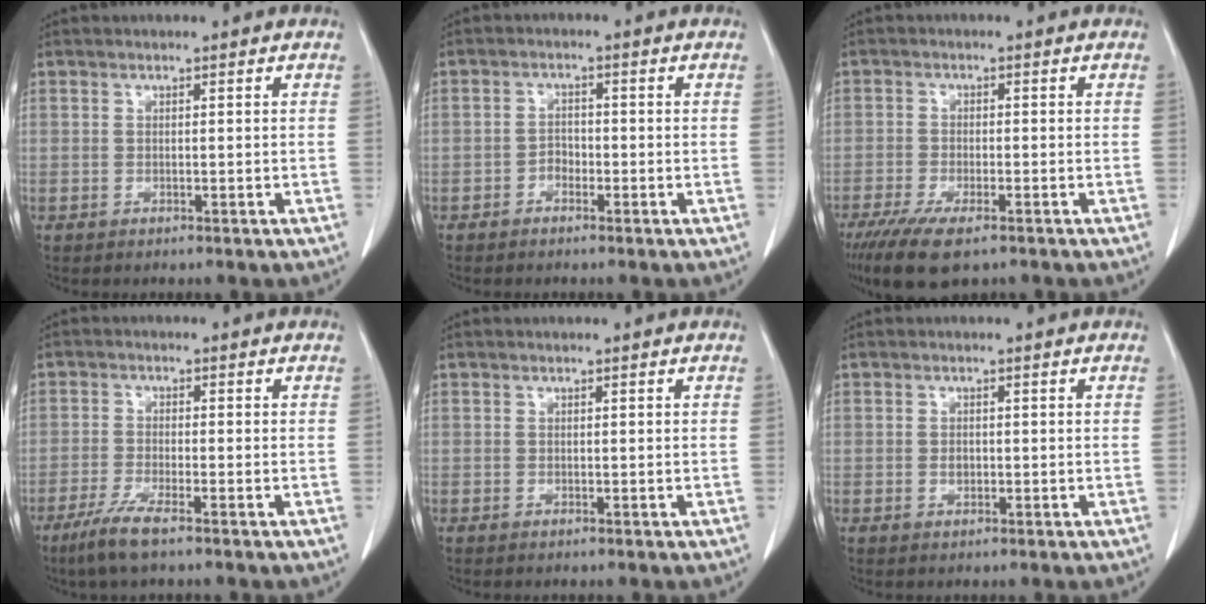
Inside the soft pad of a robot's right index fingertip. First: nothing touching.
{"total": 1.8, "force": [-1.1, 1.1, 0.9], "torque": [-0.009, 0.008, -0.020]}
{"total": 7.9, "force": [-5.3, 2.6, 5.2], "torque": [-0.089, -0.016, -0.090]}
{"total": 4.9, "force": [-3.3, 0.2, 3.6], "torque": [-0.078, -0.013, -0.067]}
{"total": 0.0}
{"total": 1.1, "force": [-0.2, 0.7, 0.8], "torque": [-0.016, 0.002, -0.001]}